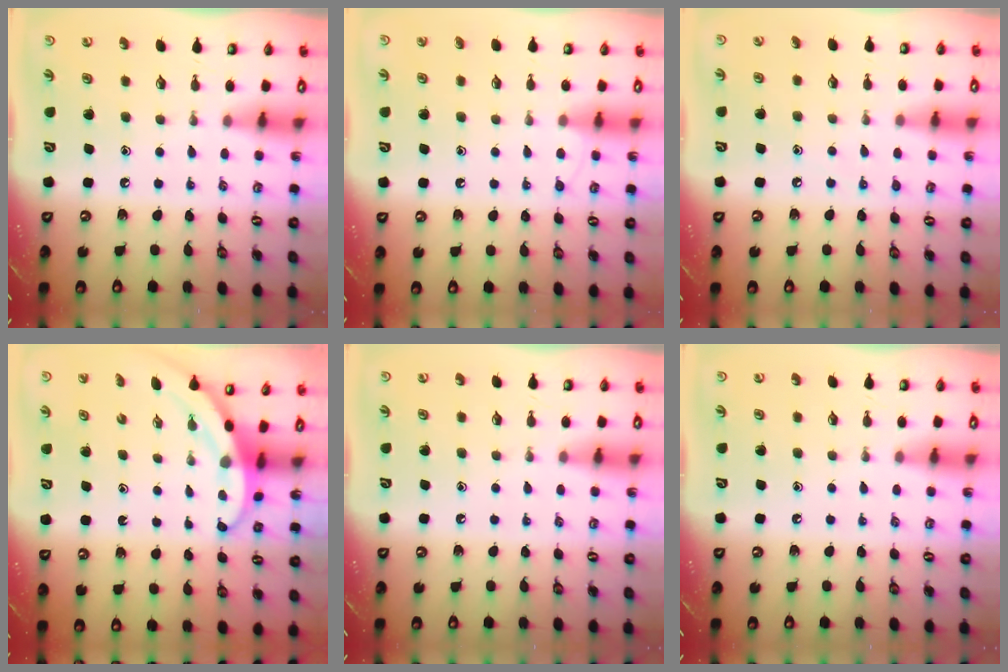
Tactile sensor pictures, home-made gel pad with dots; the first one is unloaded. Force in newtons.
{"total": 5.8, "press": 5.8, "slide": 0.6}
{"total": 4.4, "press": 4.3, "slide": 0.3}
{"total": 3.2, "press": 3.2, "slide": 0.2}
{"total": 0.0}
{"total": 0.0}